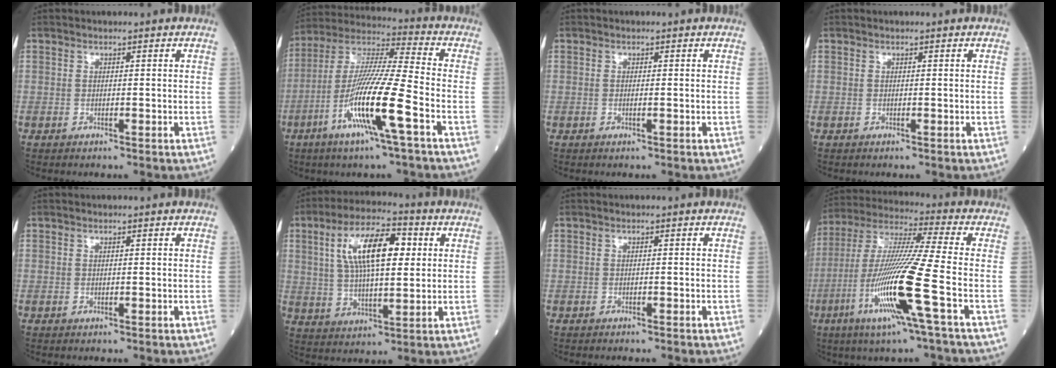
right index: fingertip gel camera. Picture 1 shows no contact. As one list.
[{"total": 15.6, "force": [-5.8, -0.1, 14.4], "torque": [-0.292, -0.012, -0.116]}, {"total": 0.5, "force": [-0.1, 0.0, 0.5], "torque": [-0.012, -0.001, -0.002]}, {"total": 0.0}, {"total": 0.0}, {"total": 13.2, "force": [3.5, 4.4, 11.9], "torque": [-0.226, 0.022, 0.061]}, {"total": 0.7, "force": [-0.7, 0.1, 0.3], "torque": [-0.003, 0.000, -0.008]}, {"total": 17.0, "force": [-5.9, -1.2, 15.9], "torque": [-0.328, -0.022, -0.120]}]